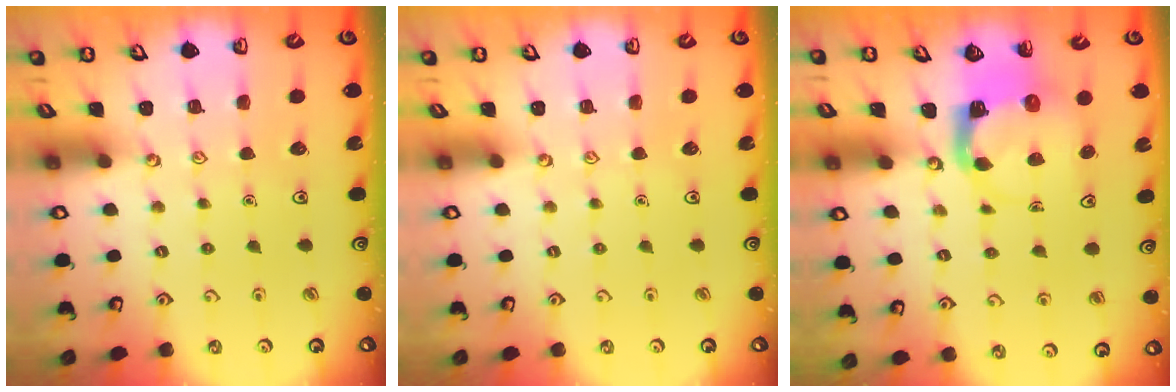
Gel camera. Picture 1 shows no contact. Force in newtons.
{"total": 0.0}
{"total": 4.2, "press": 4.2, "slide": 0.3}